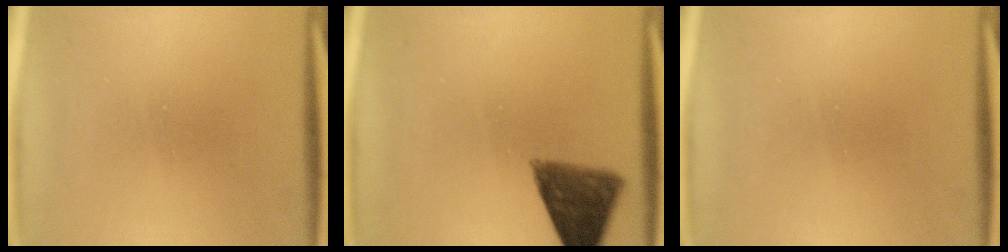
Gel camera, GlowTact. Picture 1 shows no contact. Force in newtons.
{"total": 8.2}
{"total": 0.0}